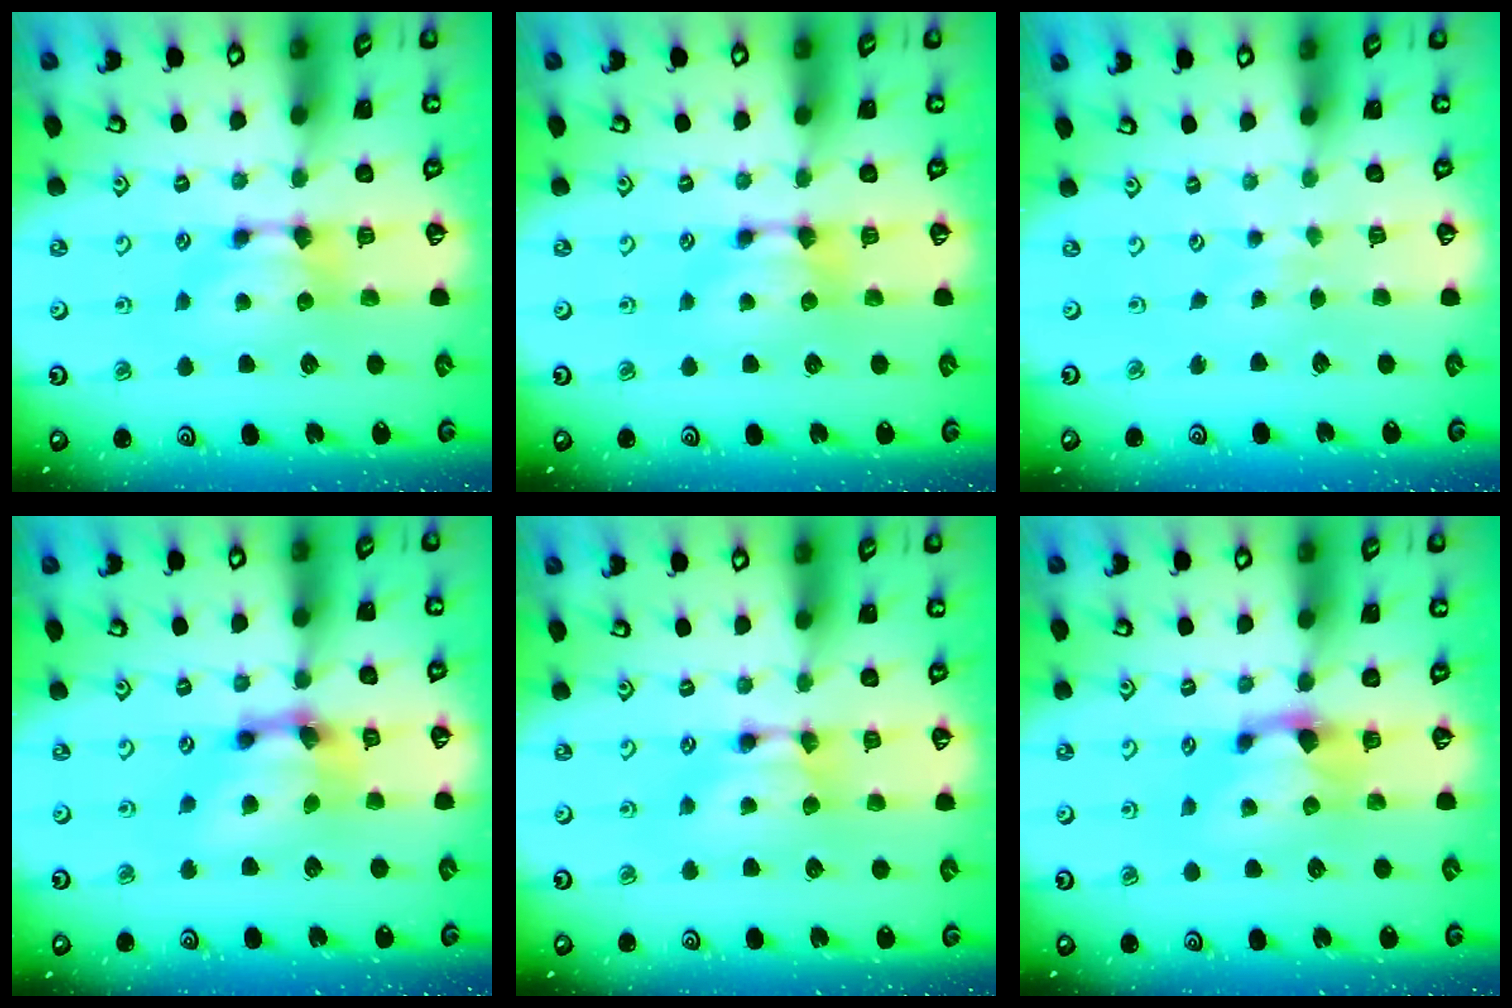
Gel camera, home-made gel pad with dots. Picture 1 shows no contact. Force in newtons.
{"total": 0.0}
{"total": 4.2, "press": 4.1, "slide": 0.3}
{"total": 6.0, "press": 5.5, "slide": 2.4}
{"total": 1.6, "press": 1.6, "slide": 0.2}
{"total": 1.1, "press": 0.1, "slide": 1.1}